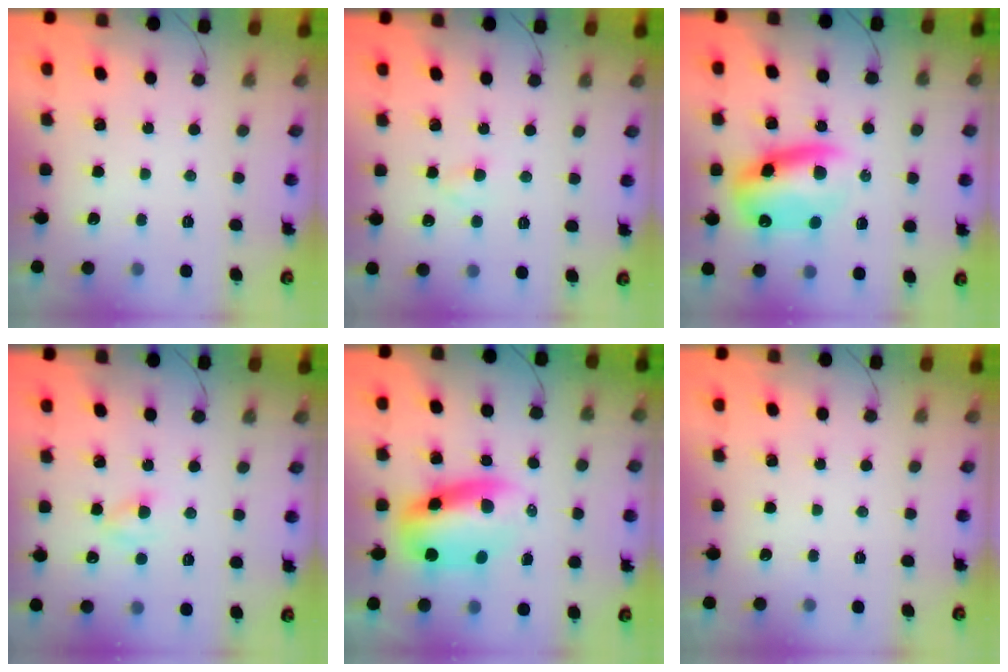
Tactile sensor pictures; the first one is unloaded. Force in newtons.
{"total": 2.2, "press": 2.0, "slide": 0.8}
{"total": 11.8, "press": 11.5, "slide": 2.7}
{"total": 2.6, "press": 2.3, "slide": 1.1}
{"total": 10.3, "press": 9.9, "slide": 2.9}
{"total": 0.0}